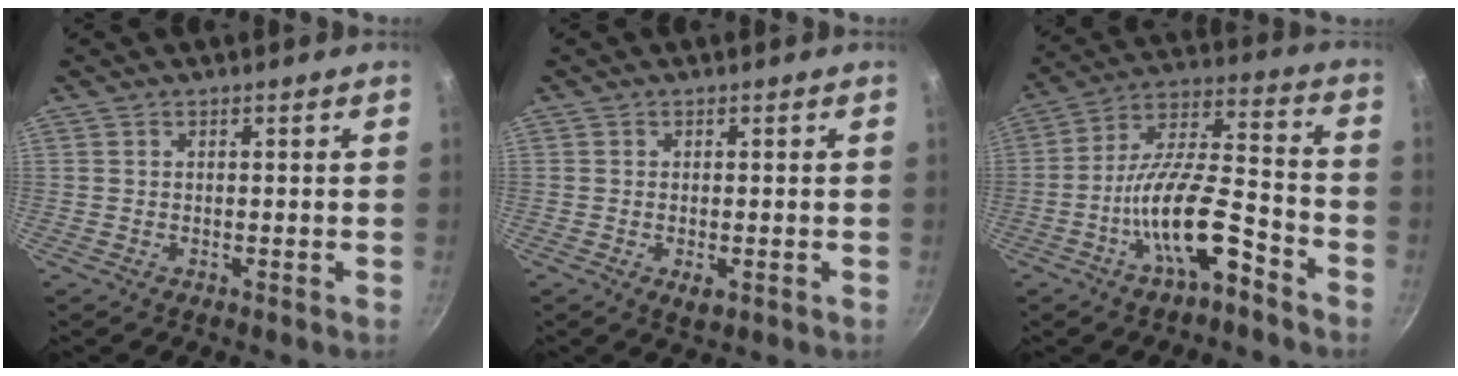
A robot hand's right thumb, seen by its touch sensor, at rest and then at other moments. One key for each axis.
{"total": 2.3, "fx": -0.6, "fy": 1.2, "fz": 1.9, "tx": -0.032, "ty": -0.007, "tz": -0.009}
{"total": 15.8, "fx": -8.0, "fy": 5.4, "fz": 12.5, "tx": -0.206, "ty": 0.063, "tz": -0.148}